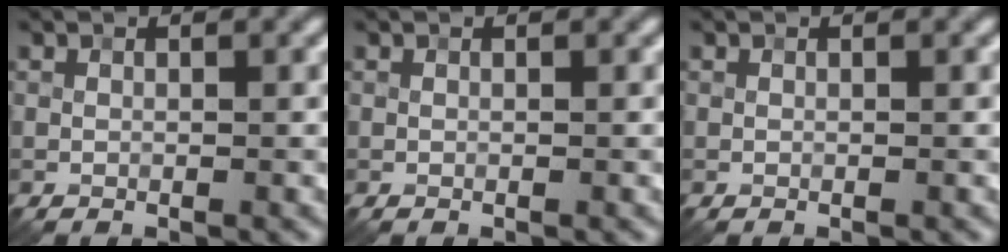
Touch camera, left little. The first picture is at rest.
{"total": 0.0}
{"total": 0.0}